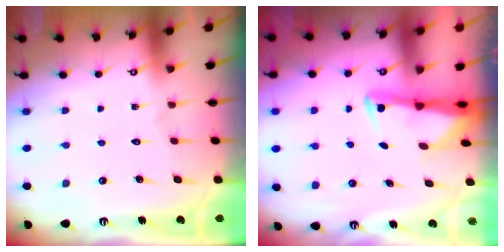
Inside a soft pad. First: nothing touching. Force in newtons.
{"total": 3.0, "press": 2.9, "slide": 0.5}